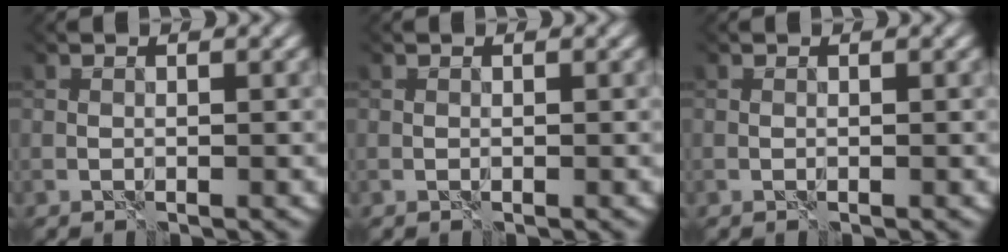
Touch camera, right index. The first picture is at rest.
{"total": 0.0}
{"total": 0.0}